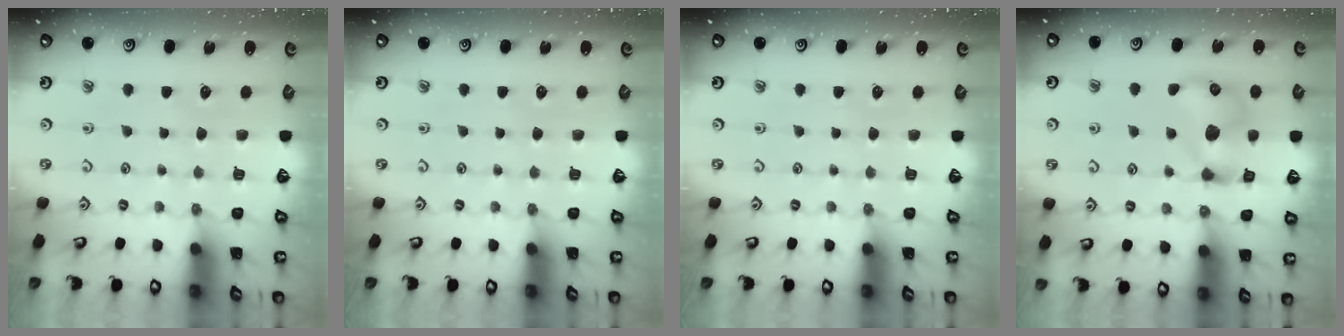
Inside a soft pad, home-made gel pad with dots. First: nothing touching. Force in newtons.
{"total": 0.0}
{"total": 0.0}
{"total": 14.3, "press": 14.3, "slide": 1.0}